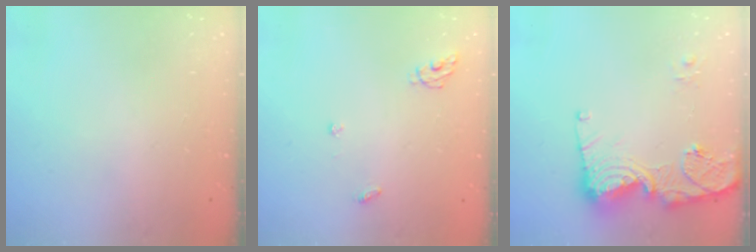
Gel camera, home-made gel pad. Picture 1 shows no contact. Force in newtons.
{"total": 4.9, "press": 4.9, "slide": 0.4}
{"total": 14.0, "press": 13.9, "slide": 1.5}